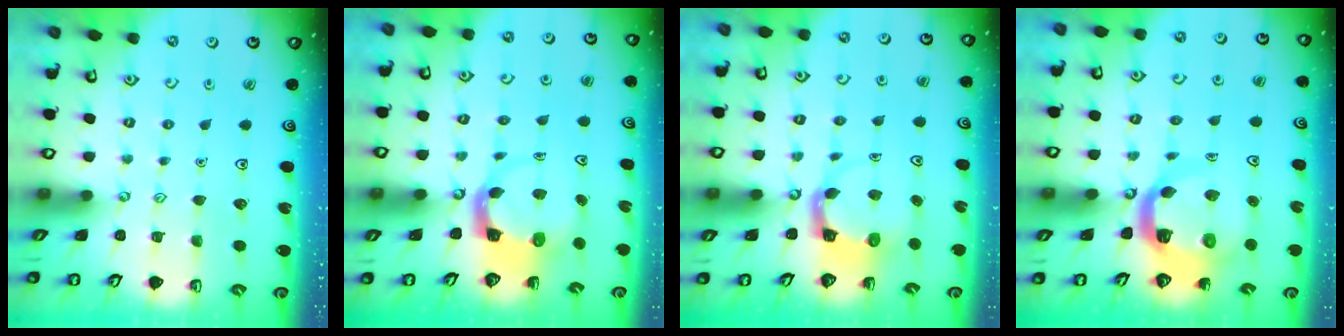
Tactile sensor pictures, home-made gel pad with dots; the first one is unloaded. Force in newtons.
{"total": 3.7, "press": 3.7, "slide": 0.5}
{"total": 4.0, "press": 4.0, "slide": 0.4}
{"total": 10.7, "press": 10.6, "slide": 1.3}